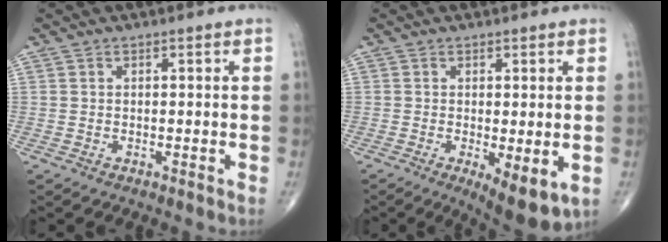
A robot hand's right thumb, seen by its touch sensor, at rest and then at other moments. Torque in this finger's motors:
{"motor_torque": [-0.19, 0.35, 0.04, -0.17, 0.05]}